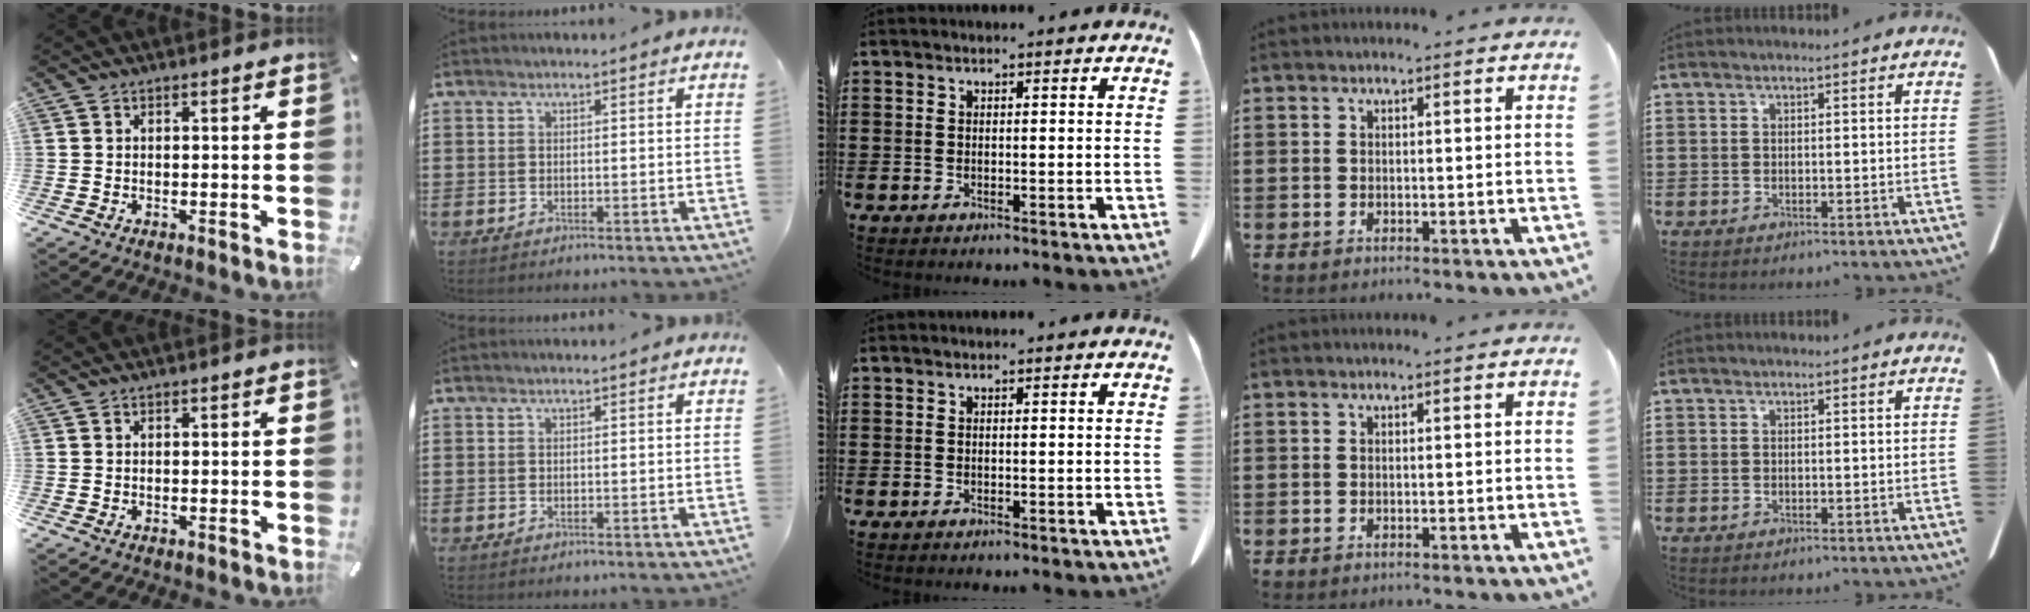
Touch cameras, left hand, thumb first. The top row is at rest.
{}